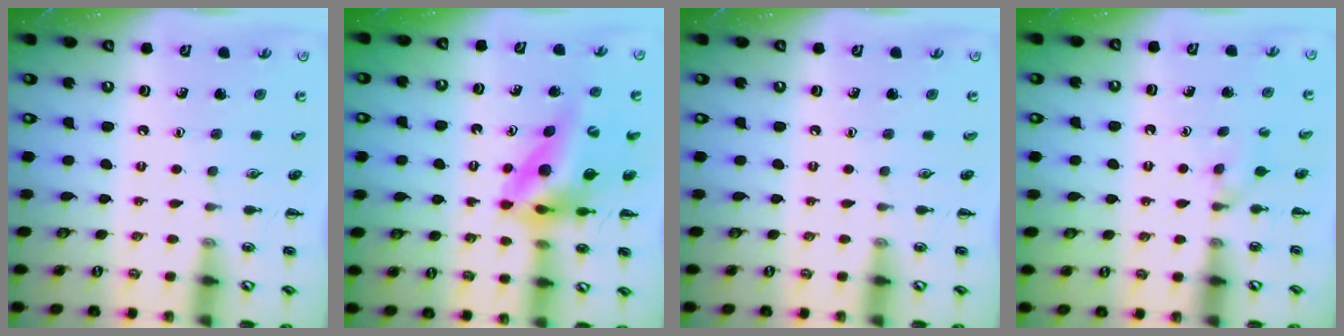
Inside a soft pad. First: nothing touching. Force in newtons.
{"total": 12.4, "press": 11.7, "slide": 4.1}
{"total": 0.0}
{"total": 2.9, "press": 2.7, "slide": 1.2}